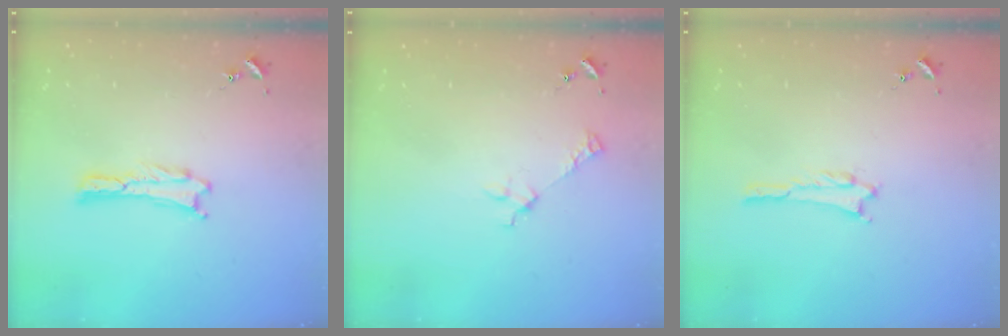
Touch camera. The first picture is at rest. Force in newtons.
{"total": 2.6, "press": 2.6, "slide": 0.3}
{"total": 0.6, "press": 0.6, "slide": 0.1}